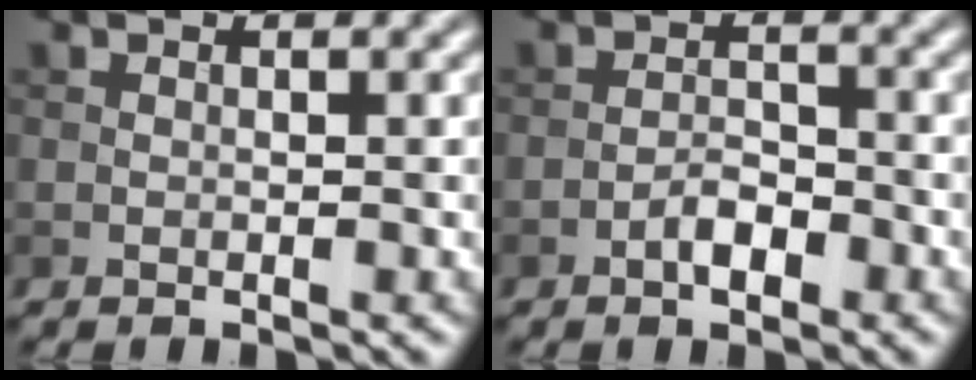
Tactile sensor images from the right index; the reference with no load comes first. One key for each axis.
{"total": 2.2, "fx": -1.3, "fy": 1.0, "fz": 1.5, "tx": -0.021, "ty": 0.007, "tz": -0.024}